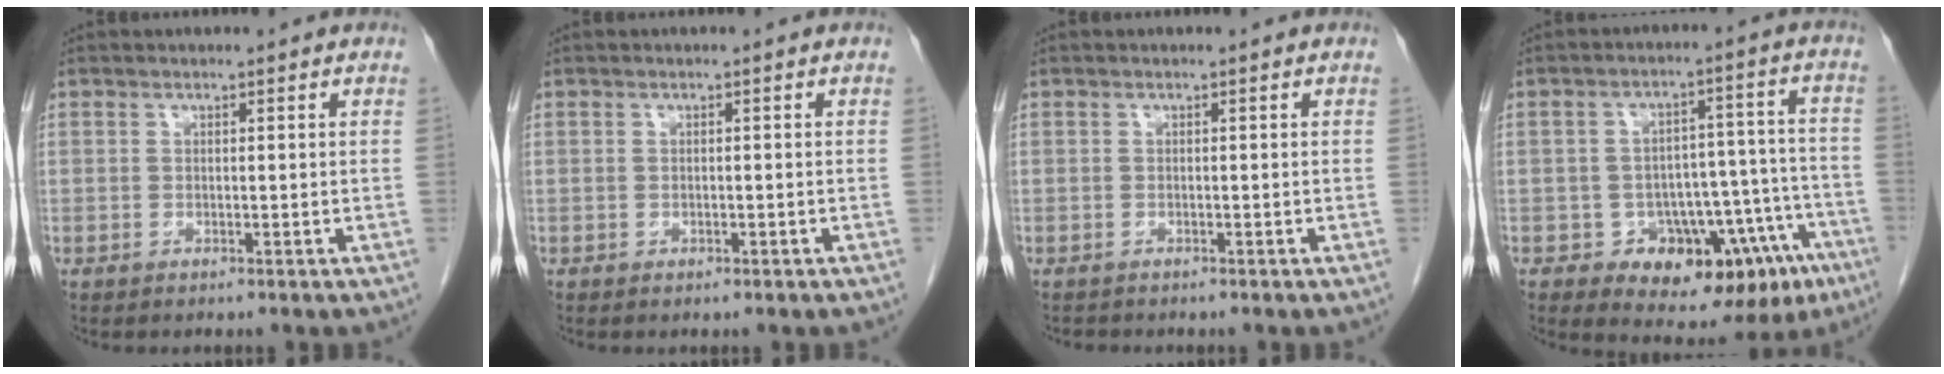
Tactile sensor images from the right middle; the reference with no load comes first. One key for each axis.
{"total": 0.0}
{"total": 0.8, "fx": -0.7, "fy": 0.3, "fz": 0.1, "tx": -0.009, "ty": -0.002, "tz": -0.013}
{"total": 14.9, "fx": -8.4, "fy": 8.1, "fz": 9.2, "tx": -0.080, "ty": 0.053, "tz": -0.106}